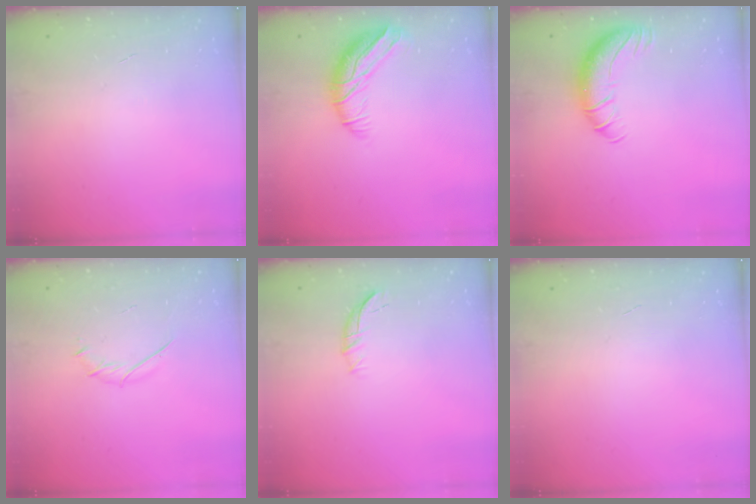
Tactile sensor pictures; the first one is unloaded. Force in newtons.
{"total": 9.8, "press": 9.5, "slide": 2.3}
{"total": 10.5, "press": 10.2, "slide": 2.3}
{"total": 2.7, "press": 2.6, "slide": 0.8}
{"total": 7.2, "press": 7.1, "slide": 1.4}
{"total": 0.0}